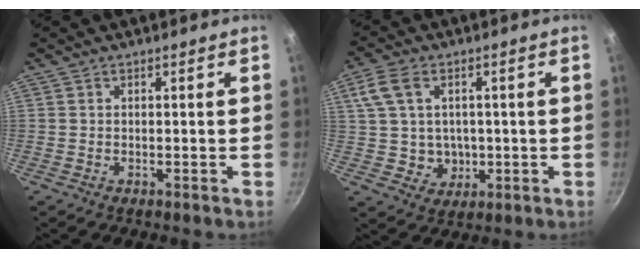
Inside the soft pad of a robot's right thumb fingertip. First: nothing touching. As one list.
[{"total": 9.6, "force": [1.7, 7.7, 5.5], "torque": [-0.089, -0.002, 0.039]}]